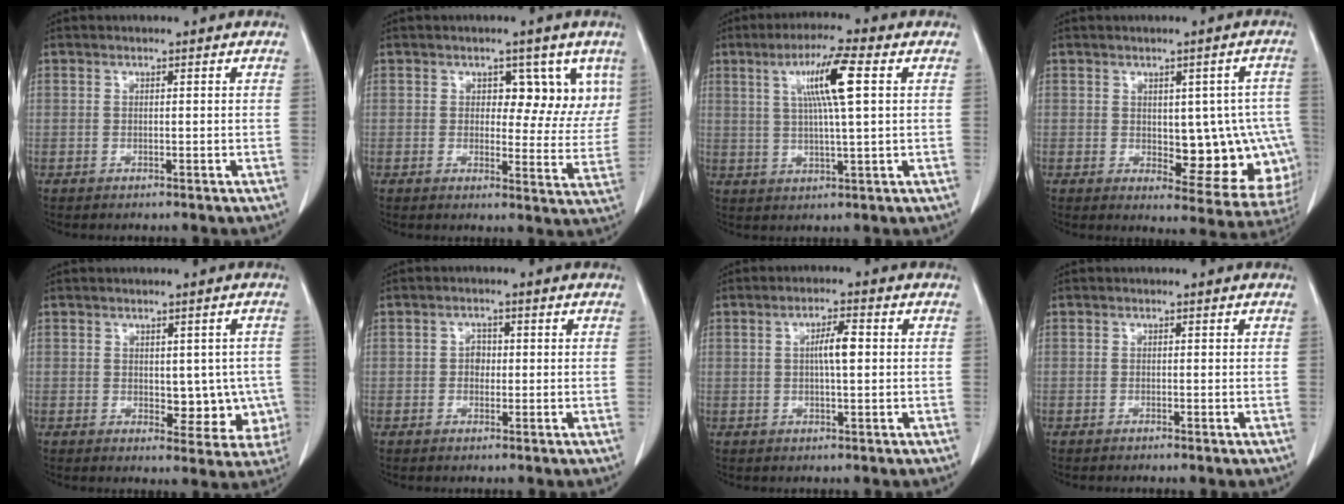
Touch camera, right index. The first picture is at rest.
{"total": 7.6, "force": [3.5, 4.4, 5.1], "torque": [-0.038, 0.005, 0.044]}
{"total": 8.9, "force": [2.6, 0.0, 8.5], "torque": [-0.155, 0.008, 0.047]}
{"total": 12.9, "force": [-1.1, 5.8, 11.4], "torque": [-0.108, 0.011, 0.002]}
{"total": 6.6, "force": [-0.3, 4.0, 5.3], "torque": [-0.038, 0.006, 0.004]}
{"total": 1.8, "force": [-0.1, 1.4, 1.1], "torque": [-0.014, 0.005, -0.002]}
{"total": 3.9, "force": [0.4, 0.6, 3.8], "torque": [-0.068, 0.004, 0.005]}
{"total": 0.0}